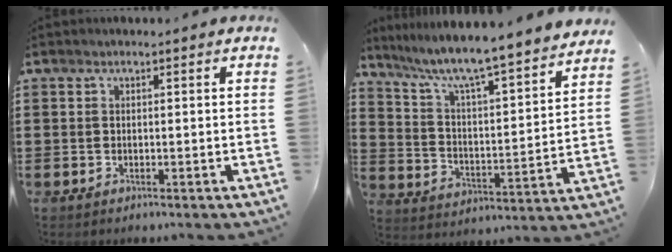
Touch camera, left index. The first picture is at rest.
{"total": 6.3, "force": [5.5, -0.5, 3.0], "torque": [-0.083, -0.052, 0.083]}